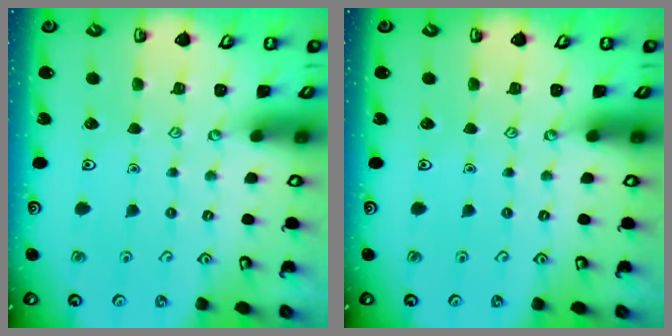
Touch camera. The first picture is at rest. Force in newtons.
{"total": 0.0}